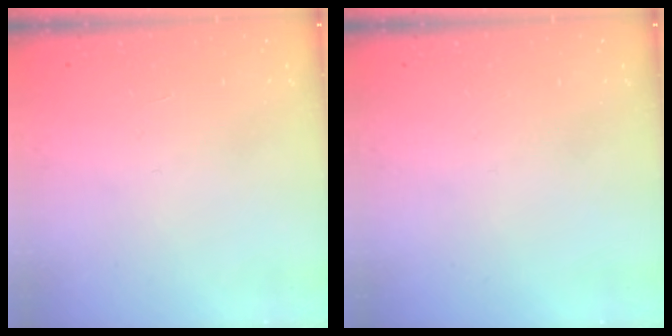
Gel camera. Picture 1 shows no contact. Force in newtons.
{"total": 0.0}